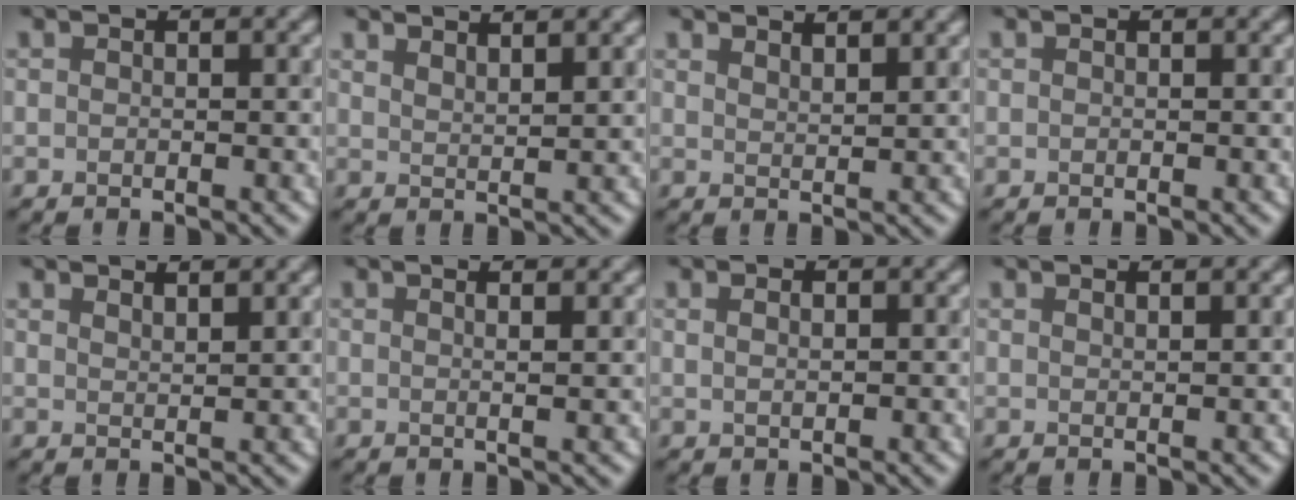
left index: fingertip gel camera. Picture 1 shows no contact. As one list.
[{"total": 3.0, "force": [2.5, 0.6, 1.4], "torque": [-0.001, 0.014, 0.028]}, {"total": 2.5, "force": [2.2, 0.6, 1.0], "torque": [-0.003, 0.009, 0.027]}, {"total": 0.0}, {"total": 2.0, "force": [1.8, 0.5, 0.8], "torque": [-0.002, 0.006, 0.021]}, {"total": 3.3, "force": [1.8, 1.4, 2.5], "torque": [-0.012, 0.017, -0.011]}, {"total": 0.9, "force": [0.4, 0.3, 0.7], "torque": [-0.015, -0.001, 0.010]}, {"total": 1.2, "force": [0.9, 0.4, 0.7], "torque": [0.000, 0.001, 0.008]}]